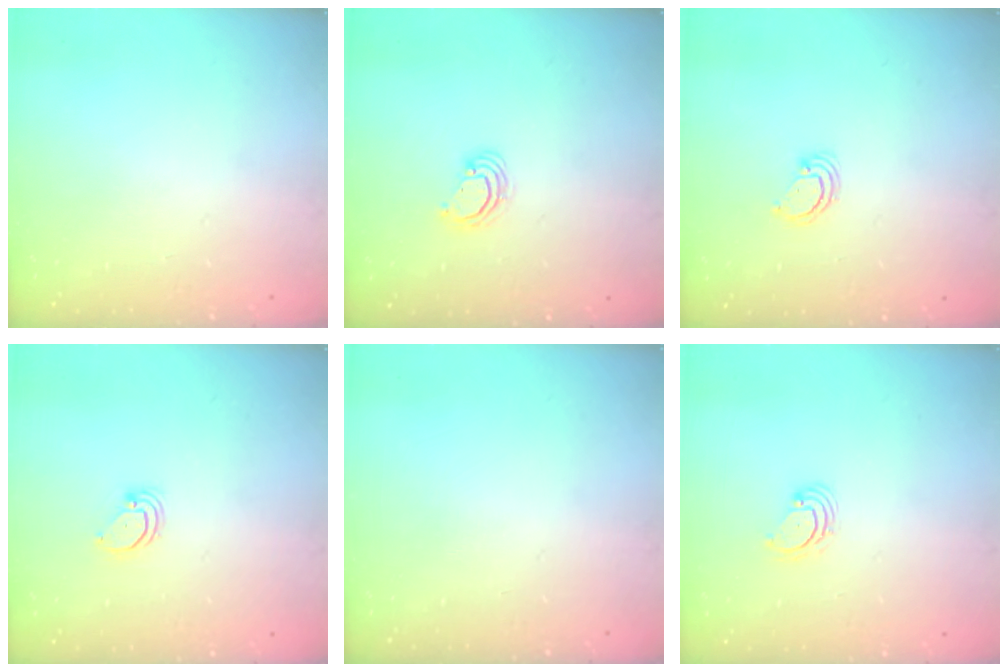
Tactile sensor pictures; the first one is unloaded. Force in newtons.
{"total": 3.0, "press": 3.0, "slide": 0.3}
{"total": 2.3, "press": 2.3, "slide": 0.1}
{"total": 2.0, "press": 2.0, "slide": 0.1}
{"total": 0.0}
{"total": 3.8, "press": 3.8, "slide": 0.5}